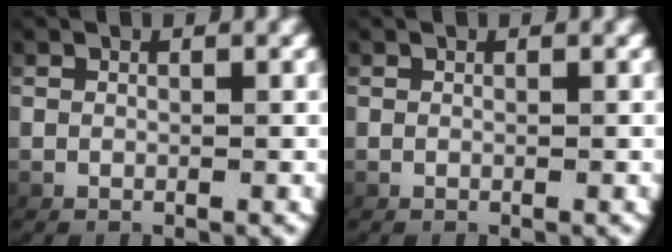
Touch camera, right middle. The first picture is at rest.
{"total": 0.0}